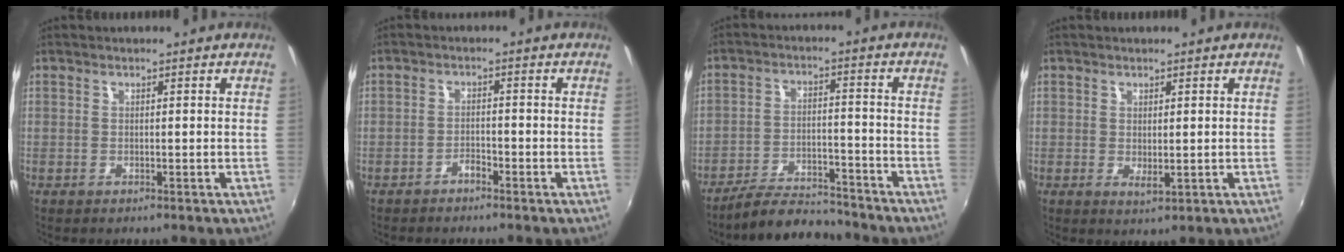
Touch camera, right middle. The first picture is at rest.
{"total": 1.7, "force": [-1.6, 0.6, 0.5], "torque": [-0.012, 0.002, -0.026]}
{"total": 10.6, "force": [-9.8, 2.0, 3.4], "torque": [-0.089, -0.004, -0.156]}
{"total": 1.7, "force": [0.3, 0.8, 1.4], "torque": [-0.023, -0.005, 0.006]}